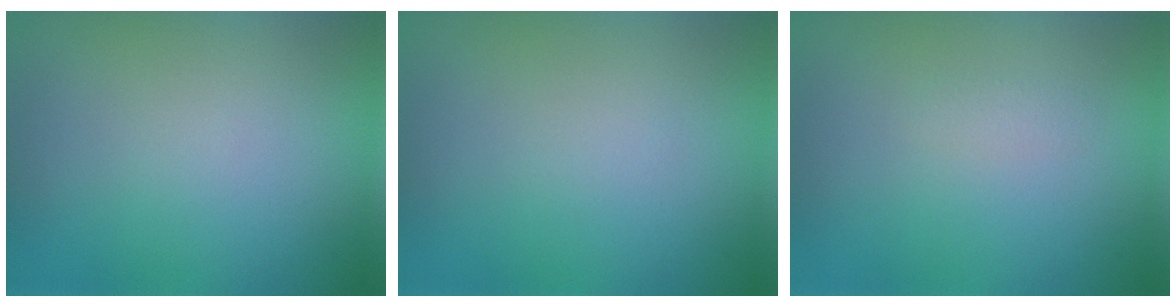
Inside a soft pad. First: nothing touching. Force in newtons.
{"total": 0.0}
{"total": 0.6, "press": 0.6, "slide": 0.1}